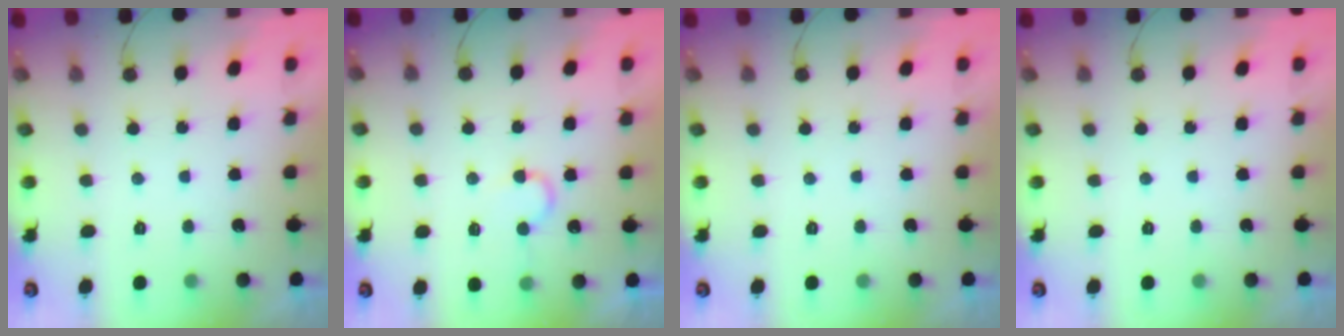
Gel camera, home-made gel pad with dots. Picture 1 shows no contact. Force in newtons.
{"total": 6.1, "press": 6.0, "slide": 0.6}
{"total": 0.0}
{"total": 0.0}